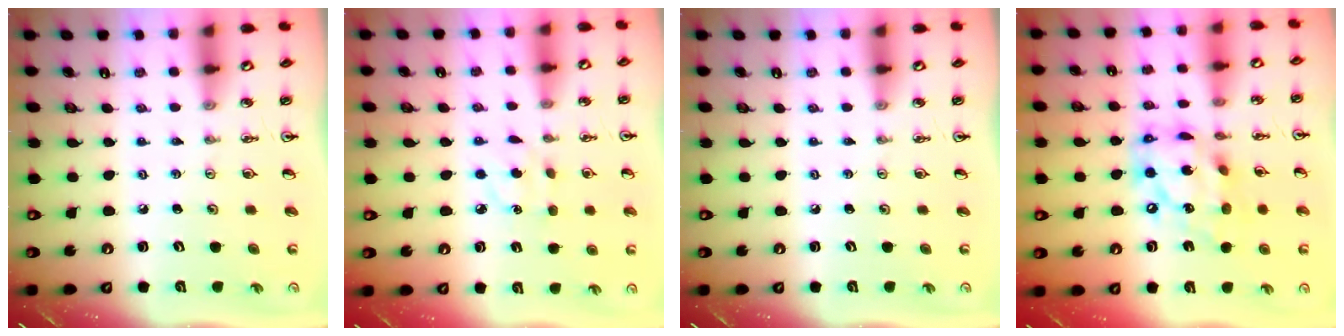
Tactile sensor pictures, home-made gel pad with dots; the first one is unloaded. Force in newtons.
{"total": 6.0, "press": 6.0, "slide": 0.7}
{"total": 0.0}
{"total": 16.6, "press": 16.5, "slide": 1.2}